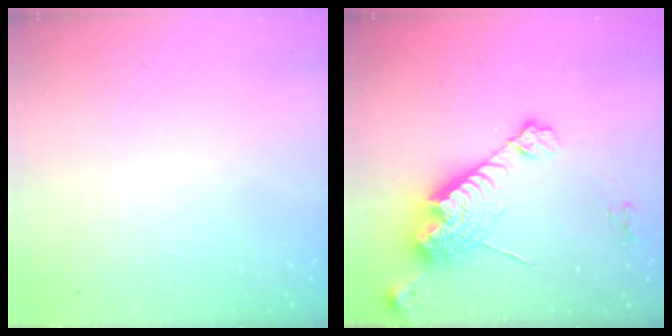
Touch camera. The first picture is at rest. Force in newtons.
{"total": 17.1, "press": 17.0, "slide": 1.7}